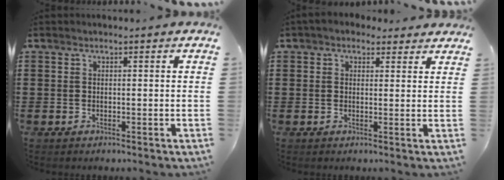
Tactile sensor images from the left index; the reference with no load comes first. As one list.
[{"total": 2.2, "force": [1.7, 1.3, 0.5], "torque": [-0.017, 0.005, 0.030]}]